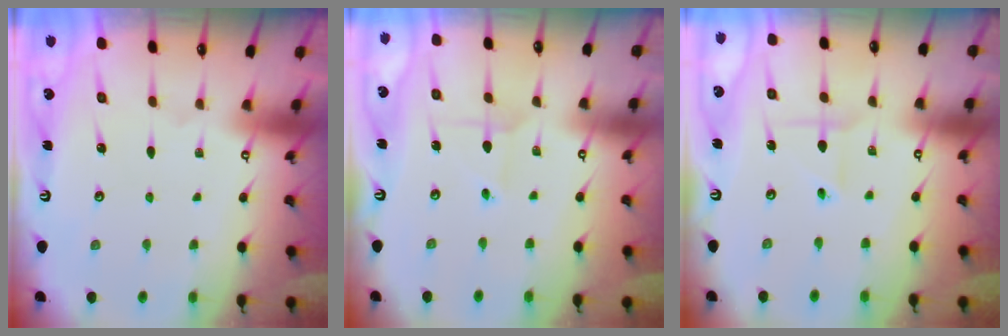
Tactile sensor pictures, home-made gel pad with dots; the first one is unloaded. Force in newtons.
{"total": 4.3, "press": 4.3, "slide": 0.4}
{"total": 2.5, "press": 2.5, "slide": 0.2}